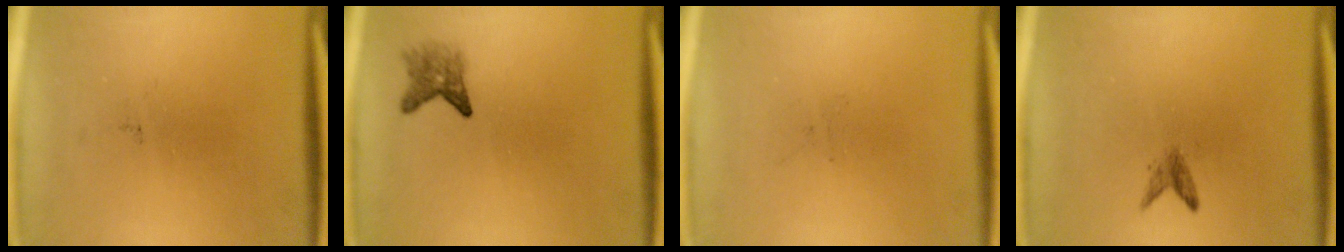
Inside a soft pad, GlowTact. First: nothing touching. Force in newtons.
{"total": 2.4}
{"total": 0.0}
{"total": 1.3}